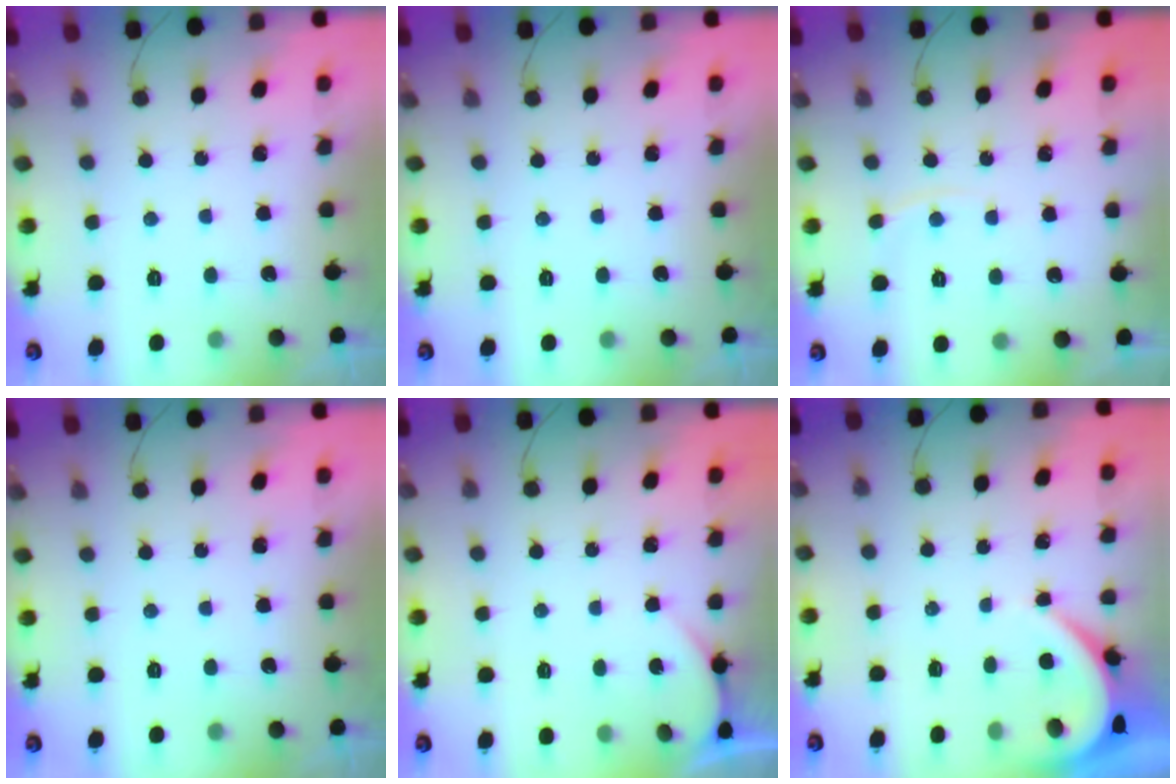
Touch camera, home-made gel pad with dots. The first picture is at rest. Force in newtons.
{"total": 0.0}
{"total": 3.7, "press": 3.7, "slide": 0.3}
{"total": 0.0}
{"total": 2.4, "press": 2.4, "slide": 0.3}
{"total": 3.5, "press": 3.5, "slide": 0.5}